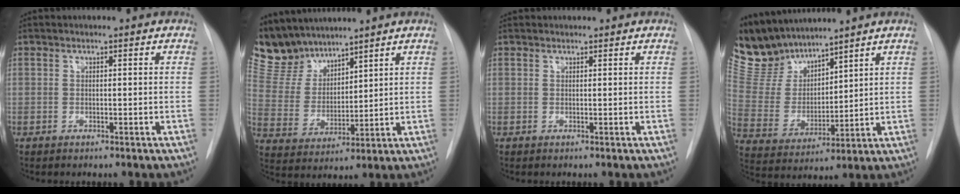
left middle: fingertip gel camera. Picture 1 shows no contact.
{"total": 8.9, "force": [8.3, 3.0, 1.0], "torque": [-0.035, 0.007, 0.182]}
{"total": 1.1, "force": [1.0, 0.4, 0.0], "torque": [-0.002, 0.013, 0.016]}
{"total": 10.5, "force": [9.9, 2.9, 1.9], "torque": [-0.058, 0.007, 0.216]}